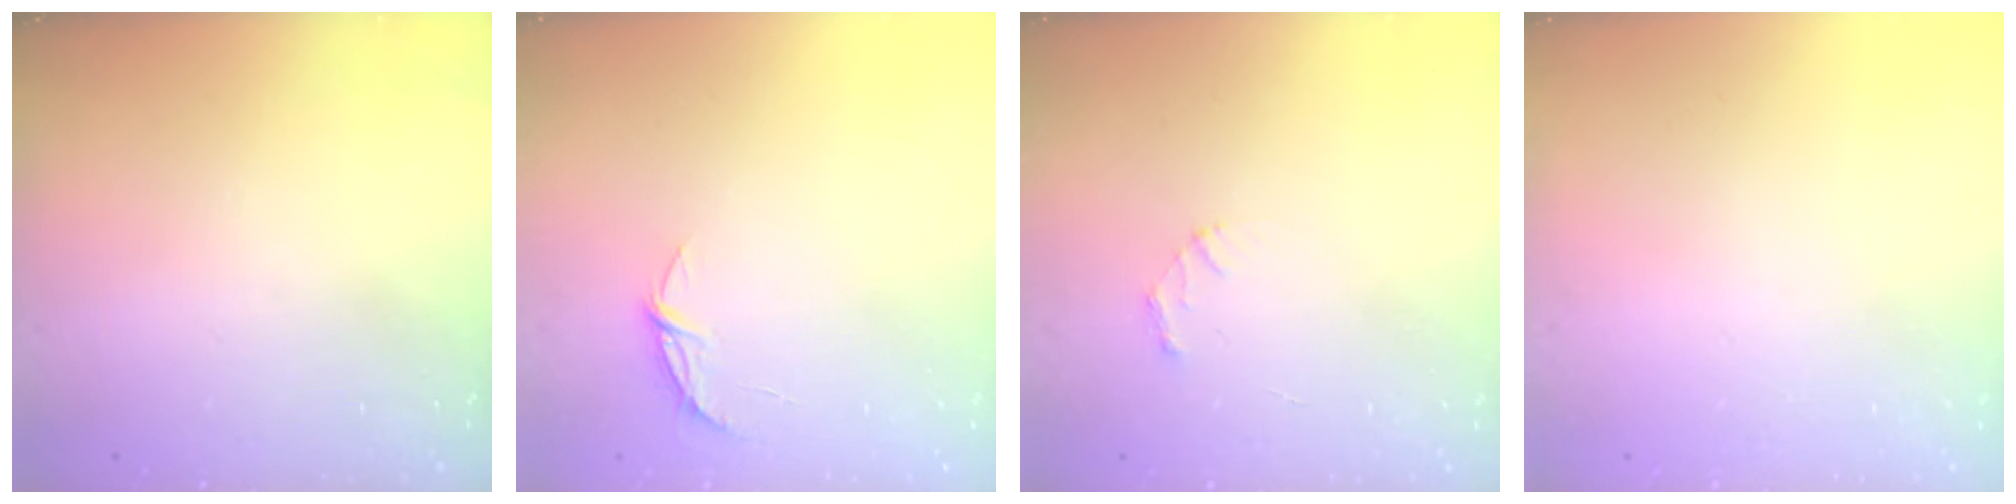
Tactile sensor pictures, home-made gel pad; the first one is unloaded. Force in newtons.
{"total": 5.6, "press": 5.6, "slide": 0.4}
{"total": 2.1, "press": 2.1, "slide": 0.2}
{"total": 0.0}